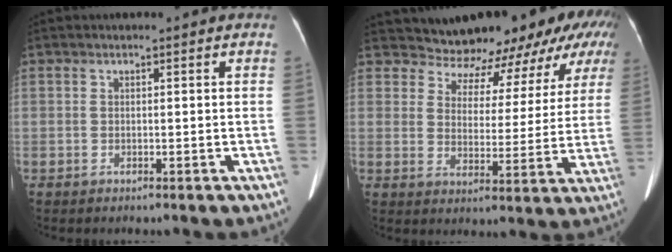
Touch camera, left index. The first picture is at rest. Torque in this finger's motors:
{"motor_torque": [1.12, -1.02, 1.05, 0.07]}